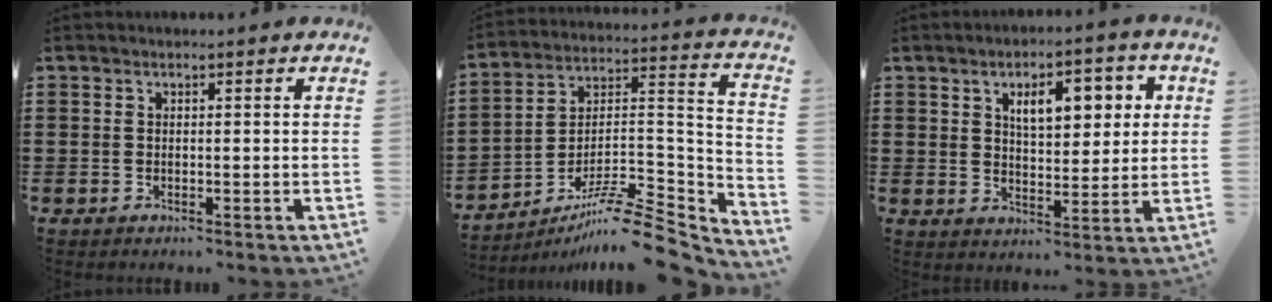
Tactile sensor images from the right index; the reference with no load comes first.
{"total": 10.6, "force": [-8.7, 1.7, 5.8], "torque": [-0.090, 0.017, -0.171]}
{"total": 7.7, "force": [3.1, 3.5, 6.1], "torque": [-0.088, -0.003, 0.044]}